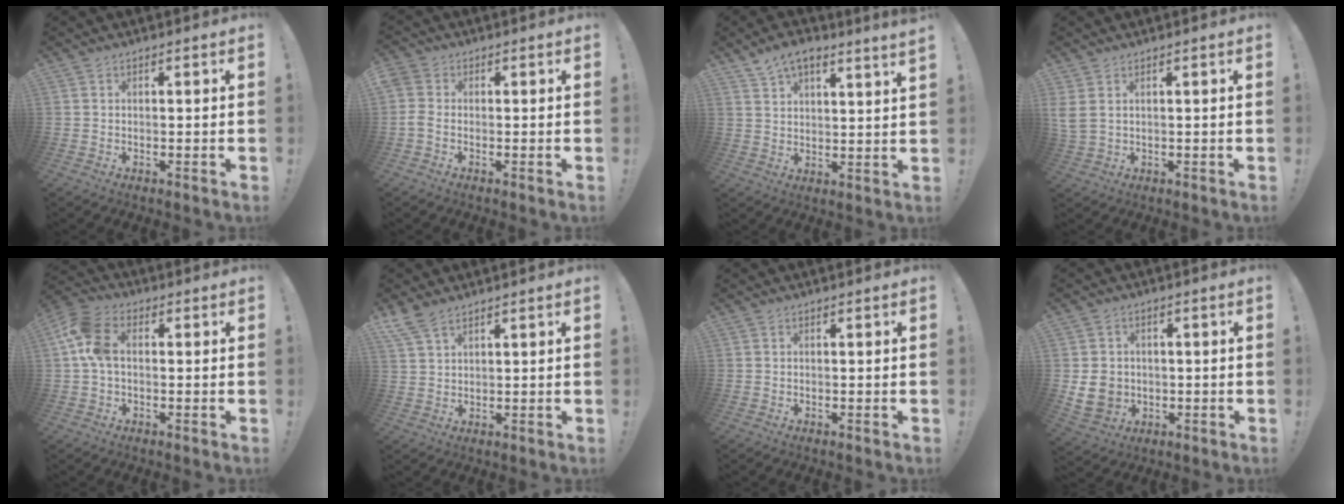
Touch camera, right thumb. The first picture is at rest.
{"total": 3.5, "force": [-0.6, 2.4, 2.4], "torque": [-0.055, 0.001, -0.011]}
{"total": 6.7, "force": [5.4, 1.5, 3.6], "torque": [-0.058, -0.028, 0.097]}
{"total": 3.6, "force": [1.8, 1.9, 2.6], "torque": [-0.059, -0.002, 0.035]}
{"total": 9.3, "force": [1.1, 5.9, 7.1], "torque": [-0.150, 0.005, 0.023]}
{"total": 5.5, "force": [4.2, 2.0, 2.9], "torque": [-0.065, -0.014, 0.083]}
{"total": 0.0}
{"total": 7.9, "force": [0.2, 7.1, 3.6], "torque": [-0.057, -0.001, 0.009]}